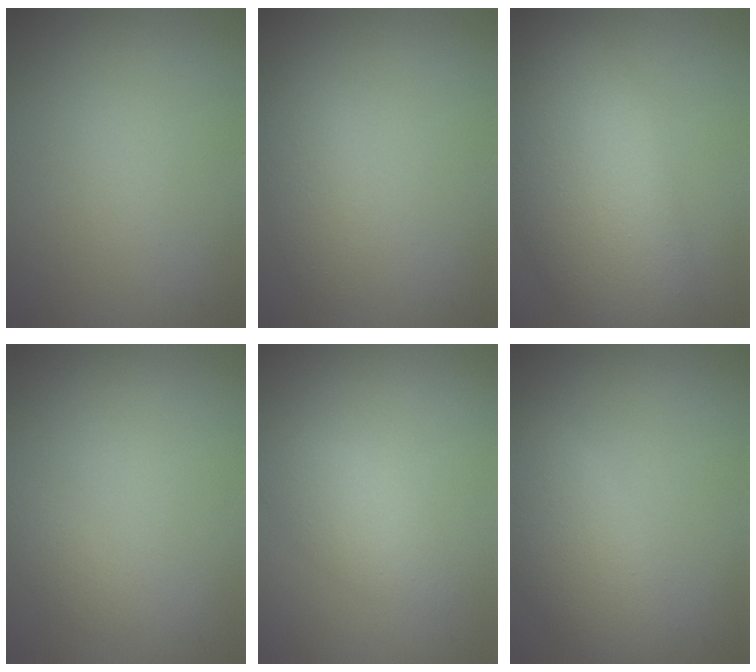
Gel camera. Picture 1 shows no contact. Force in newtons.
{"total": 1.9, "press": 1.9, "slide": 0.0}
{"total": 11.2, "press": 11.2, "slide": 0.6}
{"total": 0.7, "press": 0.7, "slide": 0.0}
{"total": 2.3, "press": 2.3, "slide": 0.2}
{"total": 4.9, "press": 4.9, "slide": 0.3}